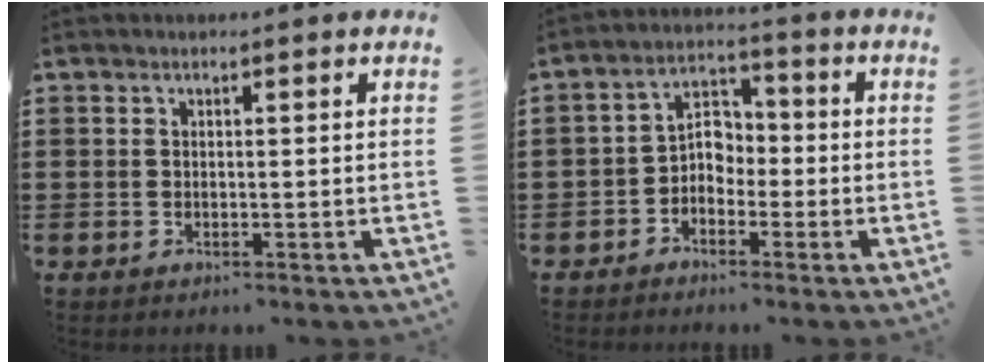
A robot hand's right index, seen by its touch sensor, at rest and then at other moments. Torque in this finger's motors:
{"motor_torque": [1.03, 1.10, 0.13, 0.01]}